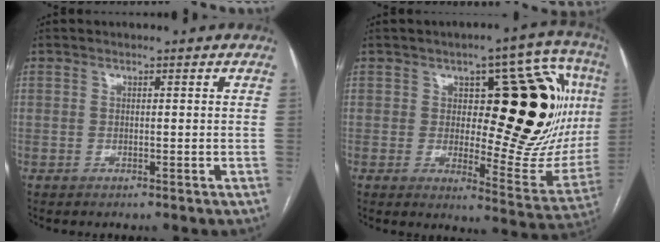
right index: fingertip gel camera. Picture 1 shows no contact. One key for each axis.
{"total": 25.6, "fx": 4.2, "fy": 9.6, "fz": 23.4, "tx": -0.279, "ty": 0.028, "tz": 0.076}